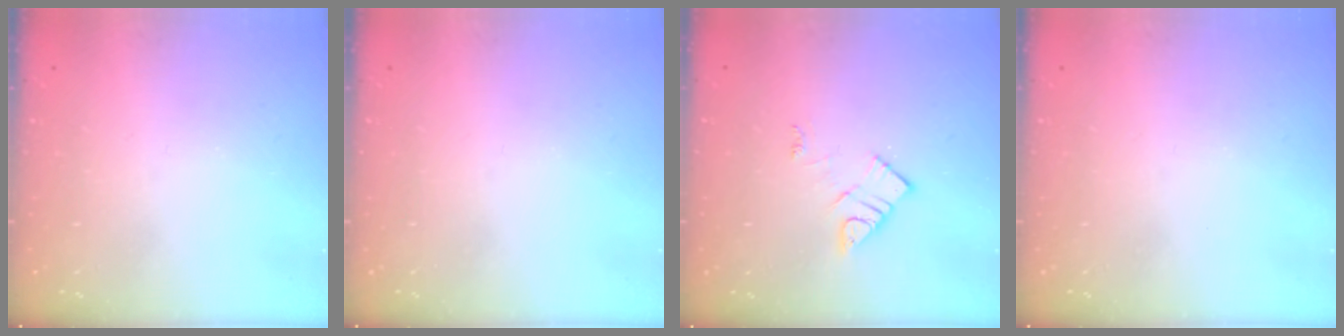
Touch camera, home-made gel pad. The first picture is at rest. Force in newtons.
{"total": 0.0}
{"total": 8.2, "press": 8.2, "slide": 0.5}
{"total": 0.0}